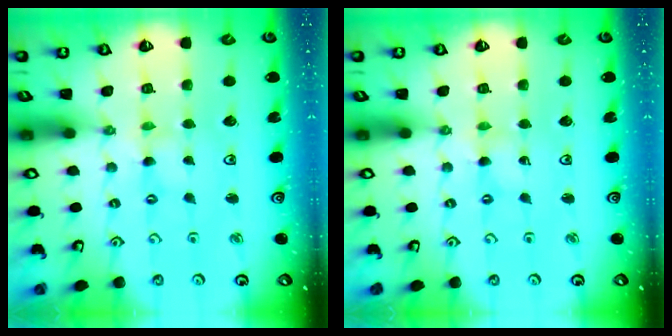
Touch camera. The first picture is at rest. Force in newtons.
{"total": 0.0}